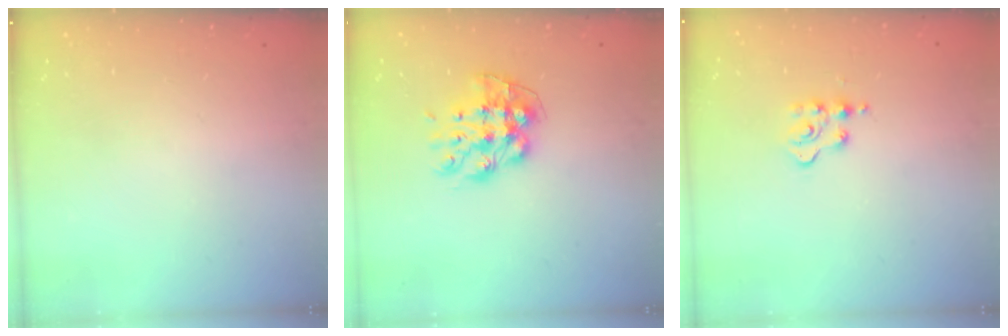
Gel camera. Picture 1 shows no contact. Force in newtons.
{"total": 9.9, "press": 9.9, "slide": 0.6}
{"total": 4.9, "press": 4.9, "slide": 0.5}